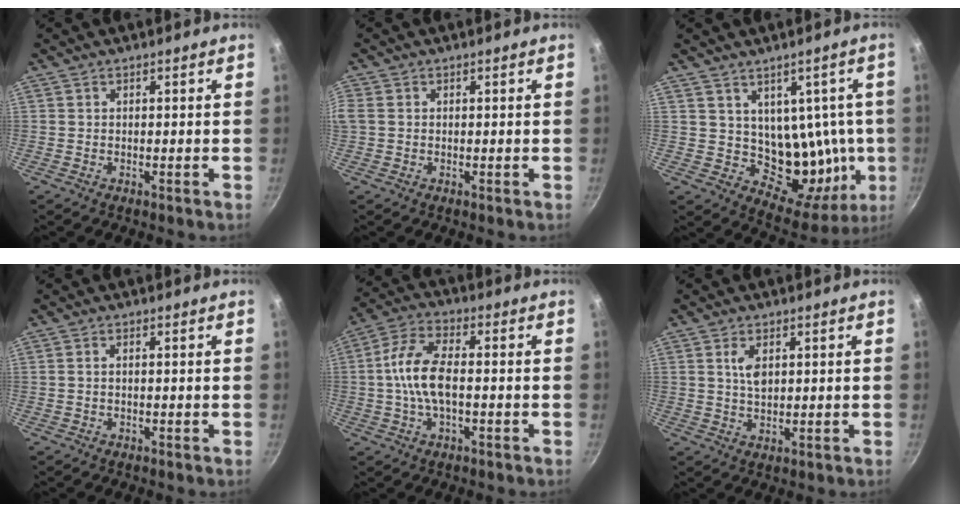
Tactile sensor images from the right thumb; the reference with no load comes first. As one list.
[{"total": 2.3, "force": [0.2, 1.8, 1.5], "torque": [-0.035, 0.003, 0.004]}, {"total": 15.3, "force": [2.1, 11.2, 10.3], "torque": [-0.072, -0.038, 0.050]}, {"total": 0.7, "force": [-0.2, 0.3, 0.6], "torque": [-0.023, 0.009, -0.005]}, {"total": 9.7, "force": [-1.0, 4.8, 8.4], "torque": [-0.163, 0.029, -0.030]}, {"total": 3.7, "force": [1.1, 2.0, 3.0], "torque": [-0.047, -0.007, 0.021]}]